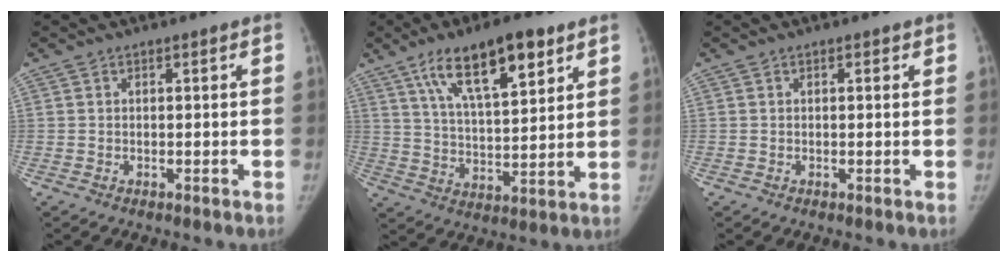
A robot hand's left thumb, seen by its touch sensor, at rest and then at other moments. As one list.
[{"total": 15.7, "force": [8.9, 5.3, 11.8], "torque": [-0.171, -0.031, 0.156]}, {"total": 0.6, "force": [0.3, 0.3, 0.4], "torque": [-0.001, 0.000, 0.001]}]